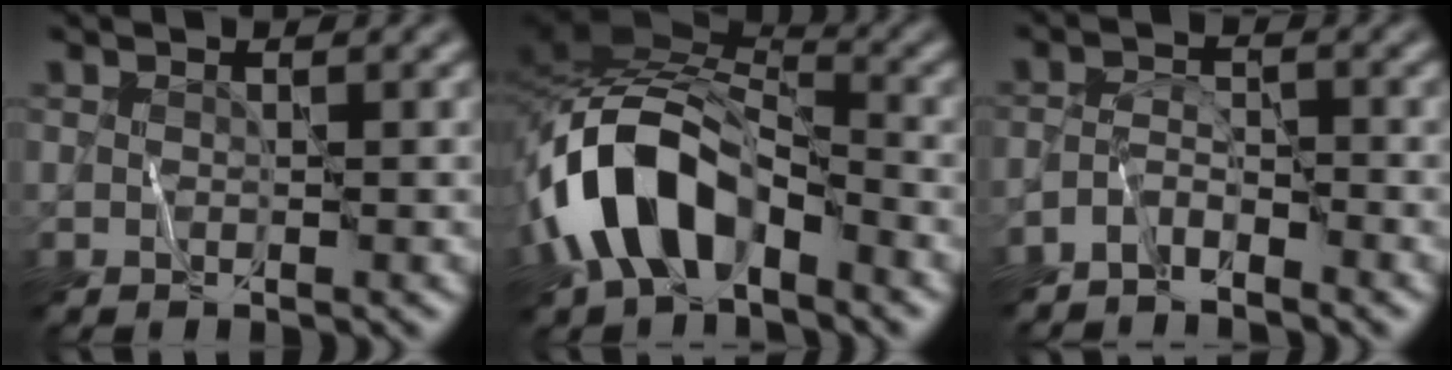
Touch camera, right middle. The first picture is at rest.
{"total": 10.4, "force": [-4.7, 6.1, 6.9], "torque": [-0.127, 0.003, -0.090]}
{"total": 2.5, "force": [-2.2, 0.6, 0.9], "torque": [-0.018, 0.005, -0.051]}